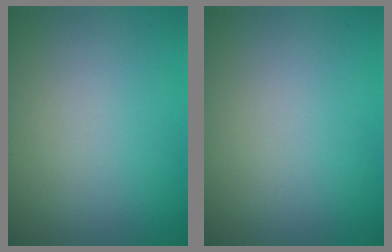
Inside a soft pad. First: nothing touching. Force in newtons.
{"total": 0.0}